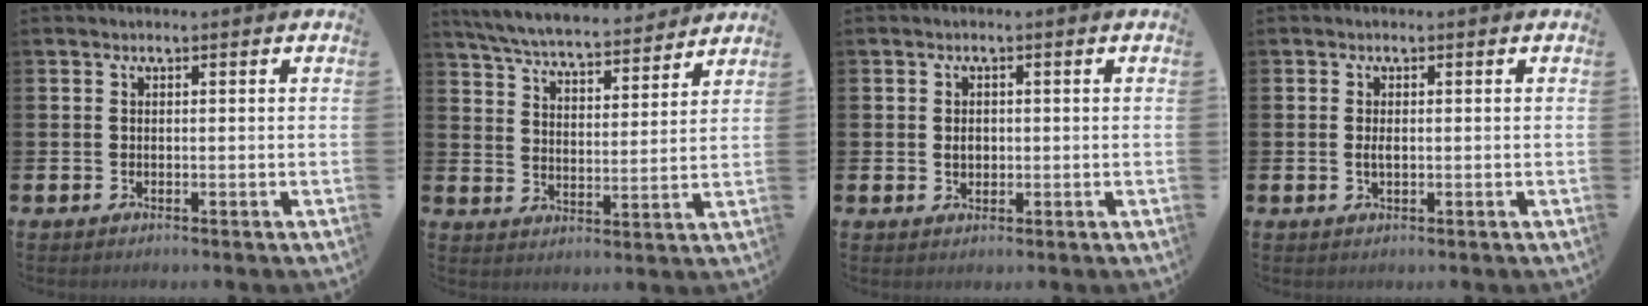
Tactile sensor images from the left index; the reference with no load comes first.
{"total": 6.5, "force": [6.3, 0.7, 1.6], "torque": [-0.057, -0.044, 0.109]}
{"total": 1.5, "force": [0.2, 1.2, 0.8], "torque": [-0.007, 0.005, 0.000]}
{"total": 1.2, "force": [0.0, 0.5, 1.1], "torque": [-0.019, 0.003, -0.002]}